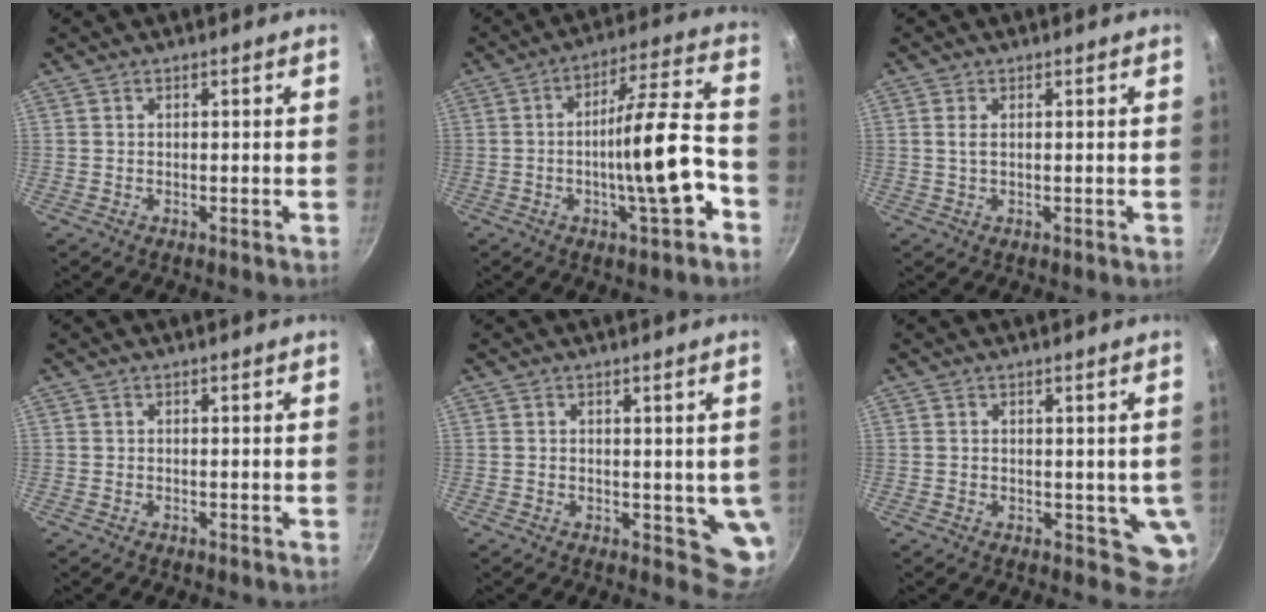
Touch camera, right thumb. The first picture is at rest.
{"total": 14.5, "force": [-4.8, 3.1, 13.3], "torque": [-0.182, 0.046, -0.076]}
{"total": 1.6, "force": [0.3, 0.8, 1.4], "torque": [-0.029, -0.001, 0.007]}
{"total": 0.0}
{"total": 5.6, "force": [0.6, 3.5, 4.3], "torque": [-0.044, -0.016, 0.010]}
{"total": 5.4, "force": [0.4, 3.7, 3.9], "torque": [-0.037, -0.016, 0.007]}